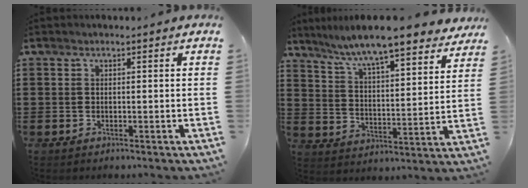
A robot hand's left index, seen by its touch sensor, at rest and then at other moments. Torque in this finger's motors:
{"motor_torque": [2.14, 0.00, 0.41, 0.21]}